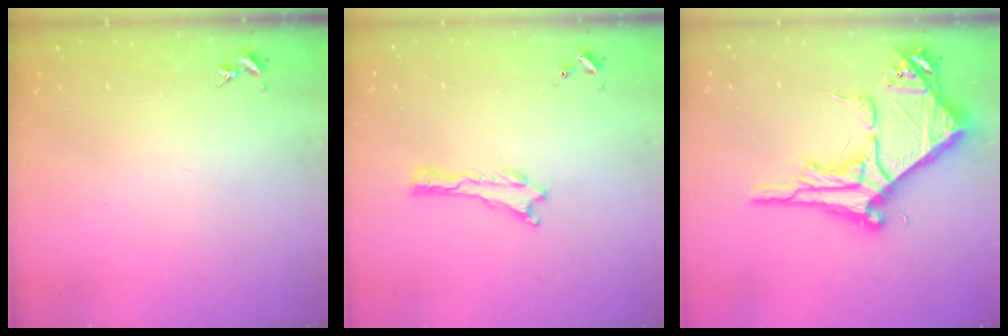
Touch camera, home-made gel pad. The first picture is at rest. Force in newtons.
{"total": 0.0}
{"total": 9.3, "press": 9.3, "slide": 0.9}